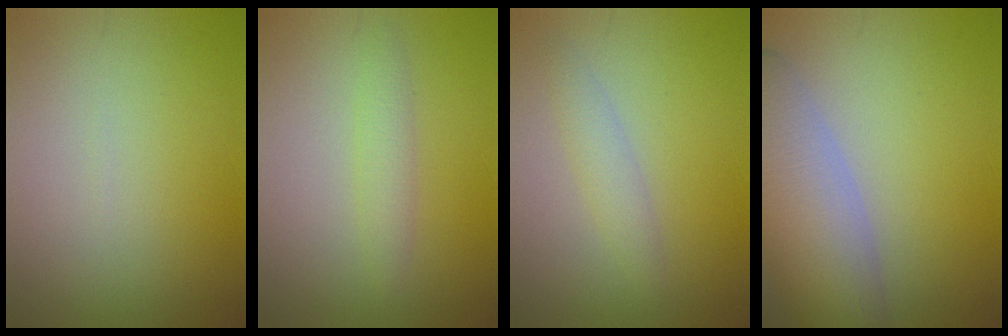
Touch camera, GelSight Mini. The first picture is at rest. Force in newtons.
{"total": 1.8, "press": 1.8, "slide": 0.2}
{"total": 1.8, "press": 1.8, "slide": 0.0}
{"total": 8.8, "press": 8.7, "slide": 0.7}